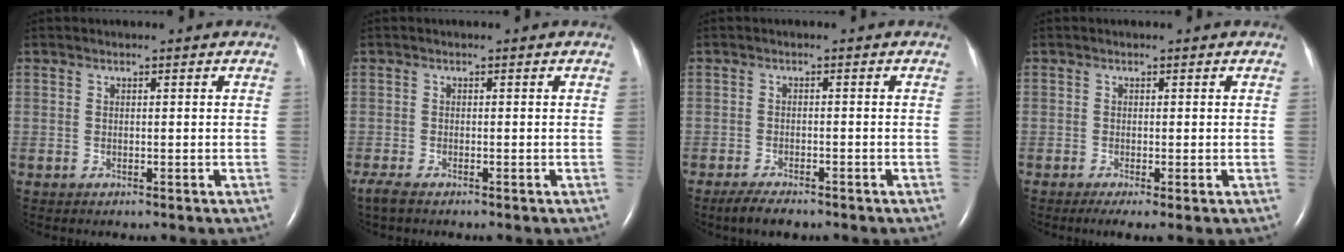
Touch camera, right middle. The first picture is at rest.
{"total": 2.3, "force": [-1.8, 0.5, 1.4], "torque": [-0.037, -0.010, -0.032]}
{"total": 3.7, "force": [-2.9, 0.9, 2.1], "torque": [-0.045, -0.008, -0.046]}
{"total": 2.2, "force": [-1.0, 0.2, 2.0], "torque": [-0.037, -0.010, -0.017]}